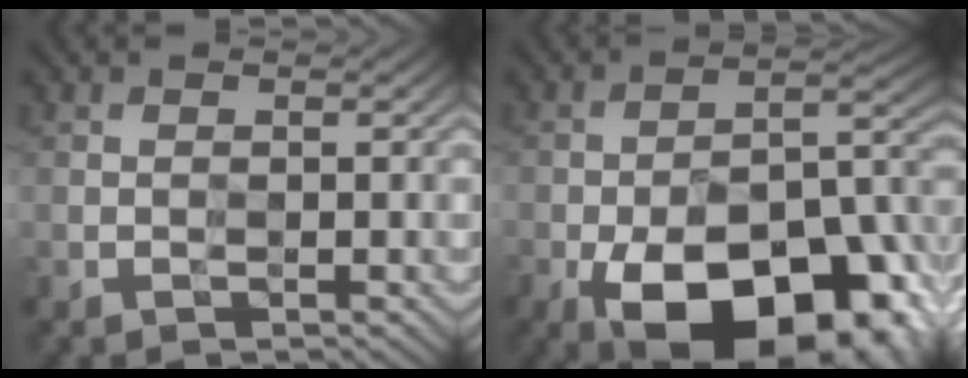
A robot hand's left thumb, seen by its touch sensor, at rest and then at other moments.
{"total": 19.6, "force": [-11.4, 9.0, 13.1], "torque": [-0.194, -0.025, -0.175]}